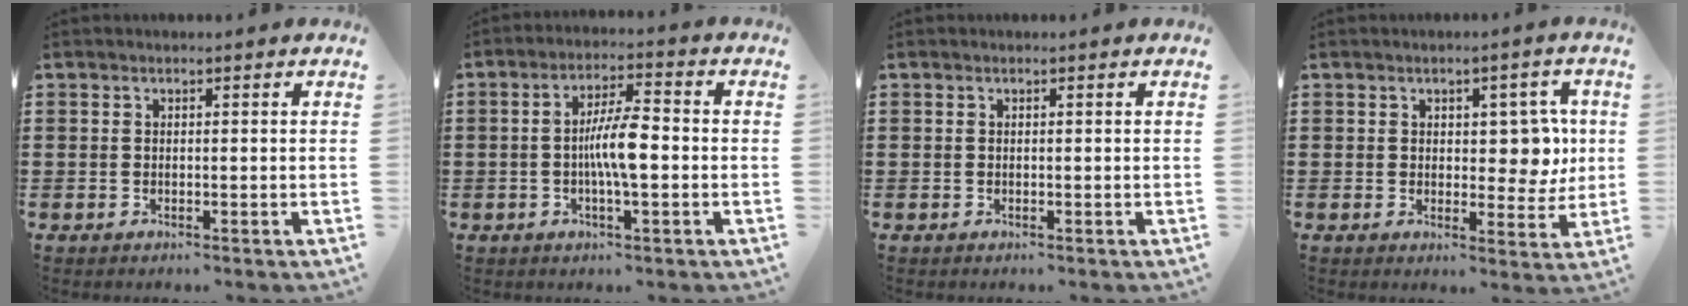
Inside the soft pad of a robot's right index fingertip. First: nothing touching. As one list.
[{"total": 6.8, "force": [-0.9, 1.5, 6.6], "torque": [-0.130, 0.003, -0.023]}, {"total": 0.0}, {"total": 6.0, "force": [1.2, 3.4, 4.7], "torque": [-0.064, -0.001, 0.014]}]